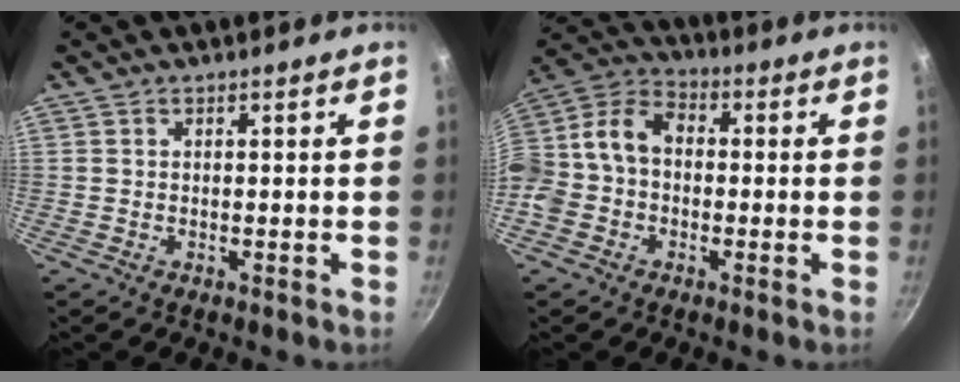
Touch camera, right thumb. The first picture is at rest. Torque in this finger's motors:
{"motor_torque": [2.36, 2.47, 0.88, -0.84, 0.19]}